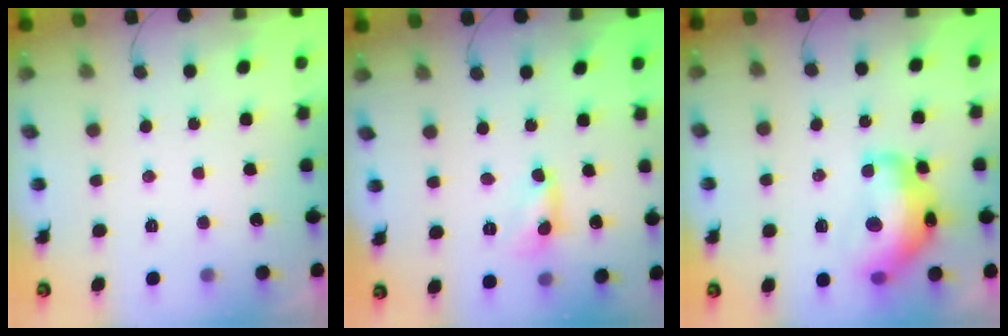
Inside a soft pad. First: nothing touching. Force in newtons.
{"total": 2.7, "press": 2.7, "slide": 0.1}
{"total": 14.8, "press": 14.8, "slide": 1.3}